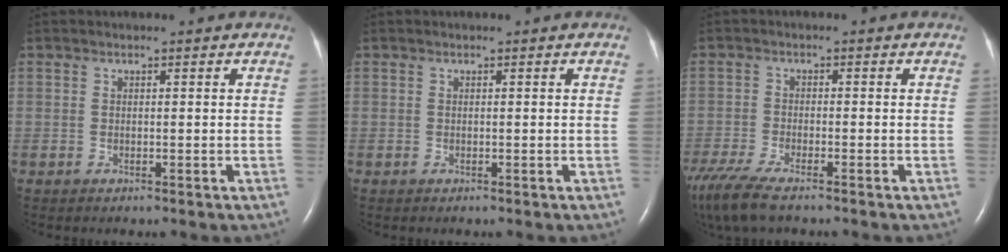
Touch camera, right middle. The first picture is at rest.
{"total": 0.0}
{"total": 9.7, "force": [-7.5, 1.9, 5.9], "torque": [-0.123, -0.025, -0.137]}